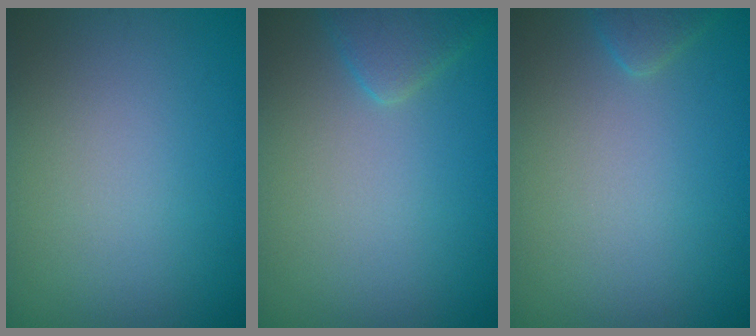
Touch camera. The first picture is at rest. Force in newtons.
{"total": 2.3, "press": 2.3, "slide": 0.2}
{"total": 1.5, "press": 1.5, "slide": 0.2}